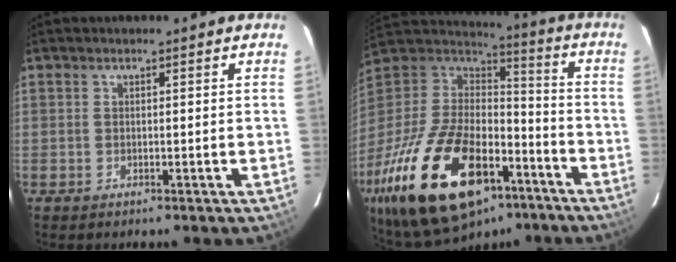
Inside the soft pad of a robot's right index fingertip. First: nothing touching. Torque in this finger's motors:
{"motor_torque": [1.22, -0.92, 1.05, 0.21]}